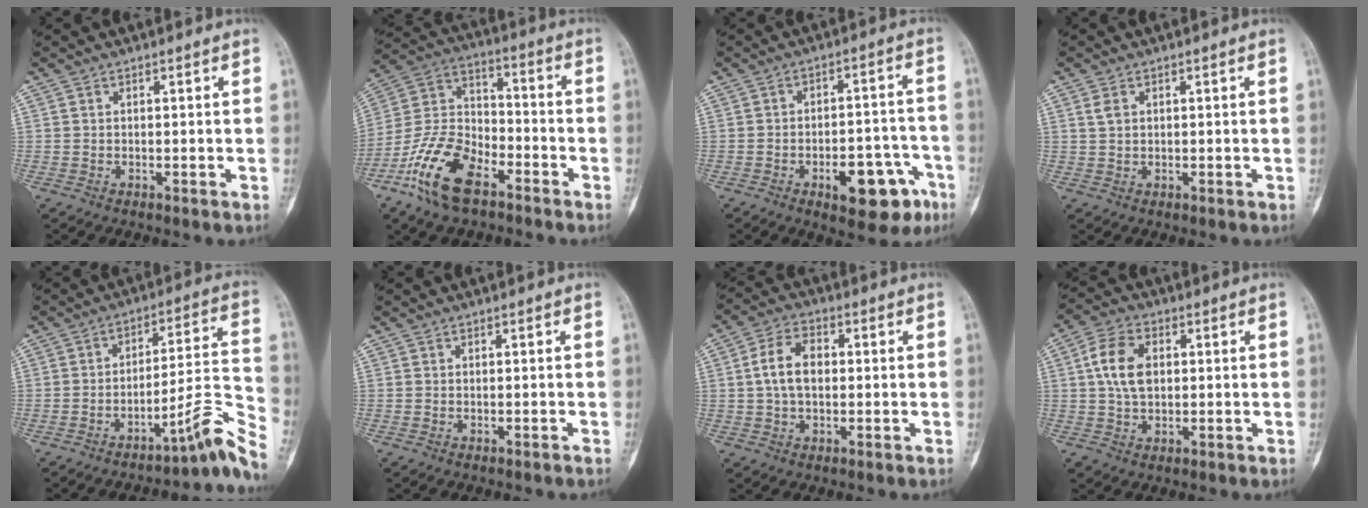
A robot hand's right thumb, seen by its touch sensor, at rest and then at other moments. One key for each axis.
{"total": 15.8, "fx": -9.2, "fy": 7.9, "fz": 10.1, "tx": -0.197, "ty": 0.052, "tz": -0.185}
{"total": 12.9, "fx": -6.1, "fy": 5.9, "fz": 9.7, "tx": -0.100, "ty": 0.044, "tz": -0.075}
{"total": 2.2, "fx": 0.9, "fy": 1.5, "fz": 1.4, "tx": -0.022, "ty": 0.002, "tz": 0.020}
{"total": 13.0, "fx": -8.8, "fy": 1.6, "fz": 9.5, "tx": -0.112, "ty": 0.103, "tz": -0.127}
{"total": 0.0}
{"total": 7.9, "fx": 0.6, "fy": 5.1, "fz": 5.9, "tx": -0.100, "ty": 0.017, "tz": 0.006}
{"total": 8.2, "fx": 1.2, "fy": 5.4, "fz": 6.1, "tx": -0.112, "ty": 0.010, "tz": 0.019}